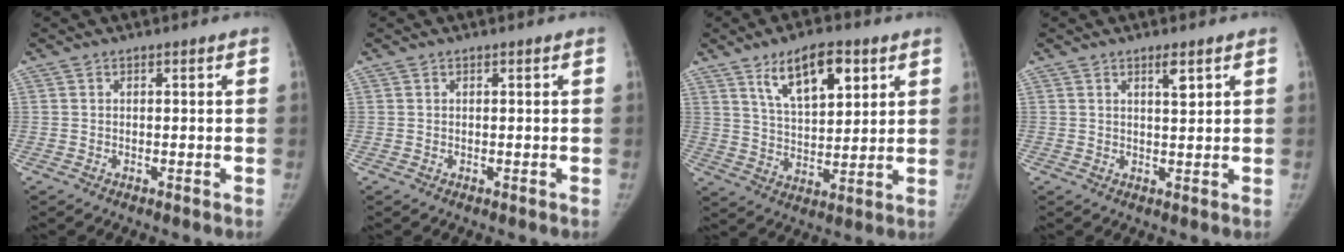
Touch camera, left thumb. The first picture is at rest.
{"total": 0.0}
{"total": 12.2, "force": [6.3, 5.4, 8.9], "torque": [-0.122, -0.029, 0.113]}
{"total": 2.5, "force": [1.5, 0.5, 2.0], "torque": [-0.029, -0.011, 0.026]}